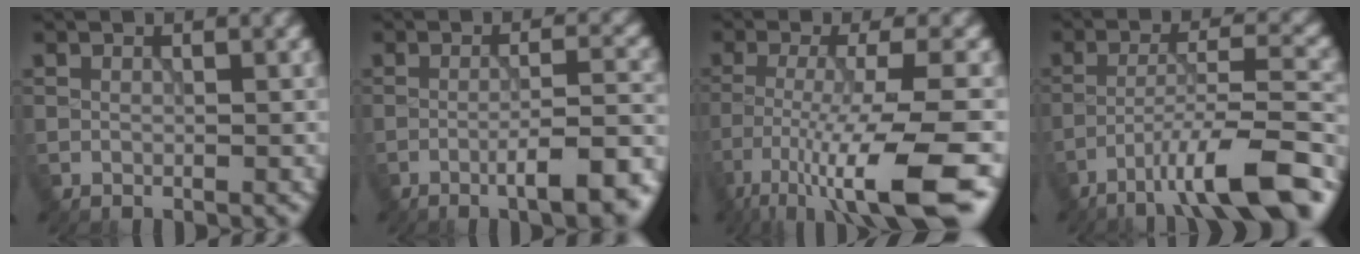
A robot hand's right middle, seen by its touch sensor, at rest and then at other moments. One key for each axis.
{"total": 7.2, "fx": -3.8, "fy": 1.4, "fz": 6.0, "tx": -0.081, "ty": 0.010, "tz": -0.051}
{"total": 10.9, "fx": -6.6, "fy": 2.0, "fz": 8.4, "tx": -0.150, "ty": -0.009, "tz": -0.108}
{"total": 10.2, "fx": -6.8, "fy": 1.8, "fz": 7.4, "tx": -0.120, "ty": 0.017, "tz": -0.111}